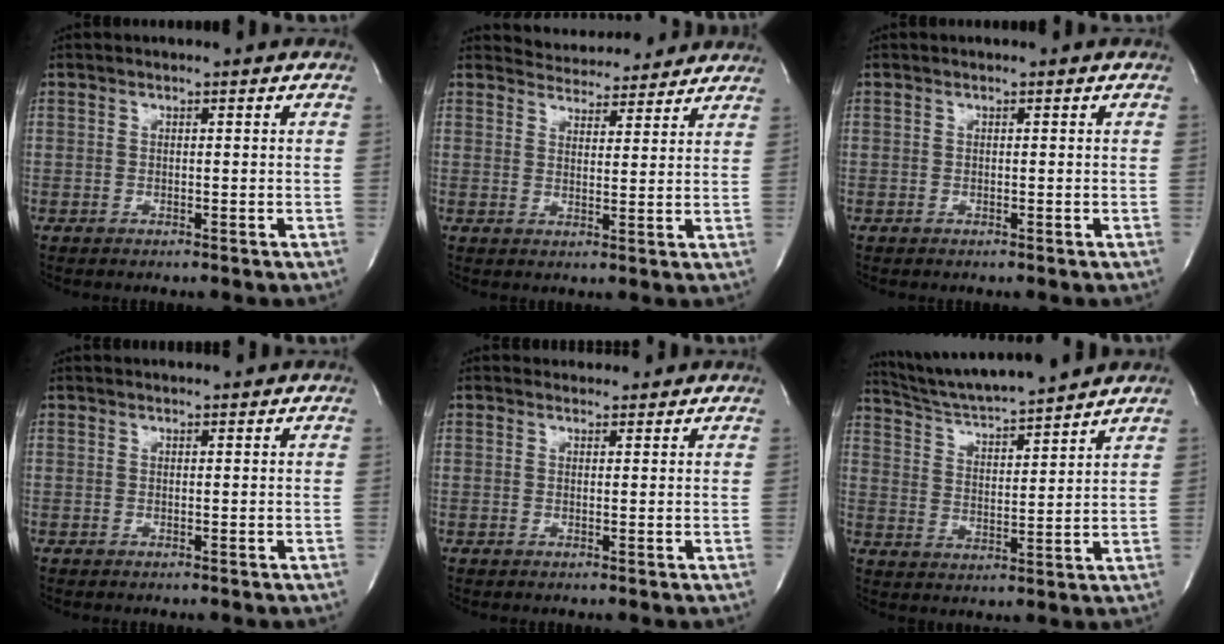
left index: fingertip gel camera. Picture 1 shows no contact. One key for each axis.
{"total": 9.2, "fx": 8.9, "fy": 2.3, "fz": 1.1, "tx": -0.011, "ty": 0.012, "tz": 0.111}
{"total": 0.0}
{"total": 3.5, "fx": 3.4, "fy": 0.1, "fz": 0.7, "tx": -0.013, "ty": 0.022, "tz": 0.041}
{"total": 2.4, "fx": 2.3, "fy": 0.8, "fz": 0.0, "tx": -0.006, "ty": 0.012, "tz": 0.029}
{"total": 13.9, "fx": 13.0, "fy": -0.1, "fz": 5.0, "tx": -0.094, "ty": 0.009, "tz": 0.213}